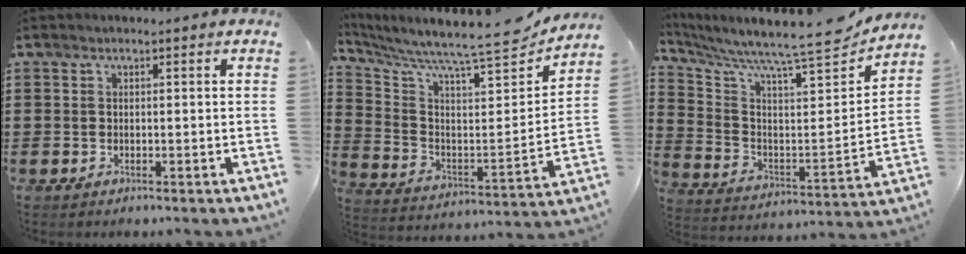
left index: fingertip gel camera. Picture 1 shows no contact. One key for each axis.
{"total": 7.4, "fx": 6.9, "fy": 0.3, "fz": 2.8, "tx": -0.085, "ty": -0.071, "tz": 0.105}
{"total": 7.9, "fx": 7.2, "fy": 0.3, "fz": 3.1, "tx": -0.094, "ty": -0.072, "tz": 0.109}